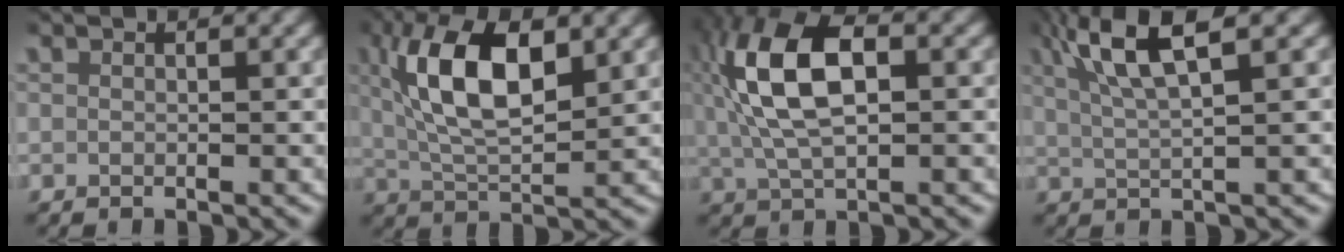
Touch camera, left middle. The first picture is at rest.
{"total": 8.2, "force": [2.3, 3.4, 7.0], "torque": [-0.138, 0.001, 0.043]}
{"total": 9.5, "force": [1.6, 4.6, 8.1], "torque": [-0.177, 0.002, 0.030]}
{"total": 6.9, "force": [3.5, 1.7, 5.7], "torque": [-0.110, 0.009, 0.055]}